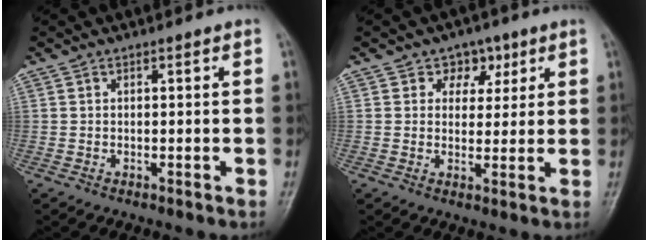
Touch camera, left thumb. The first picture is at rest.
{"total": 4.9, "force": [2.4, 4.0, 1.4], "torque": [0.017, -0.005, 0.032]}